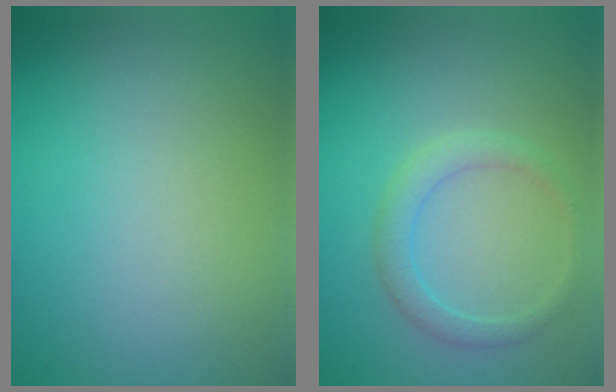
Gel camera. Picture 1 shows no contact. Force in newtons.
{"total": 2.0, "press": 2.0, "slide": 0.3}